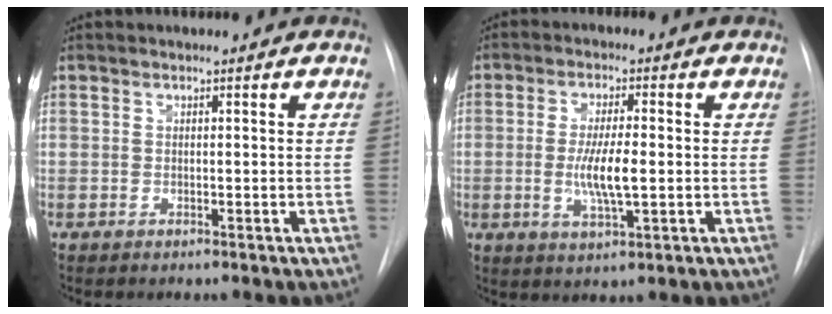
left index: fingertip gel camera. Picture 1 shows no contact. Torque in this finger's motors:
{"motor_torque": [0.91, 0.08, 0.30, 0.11]}